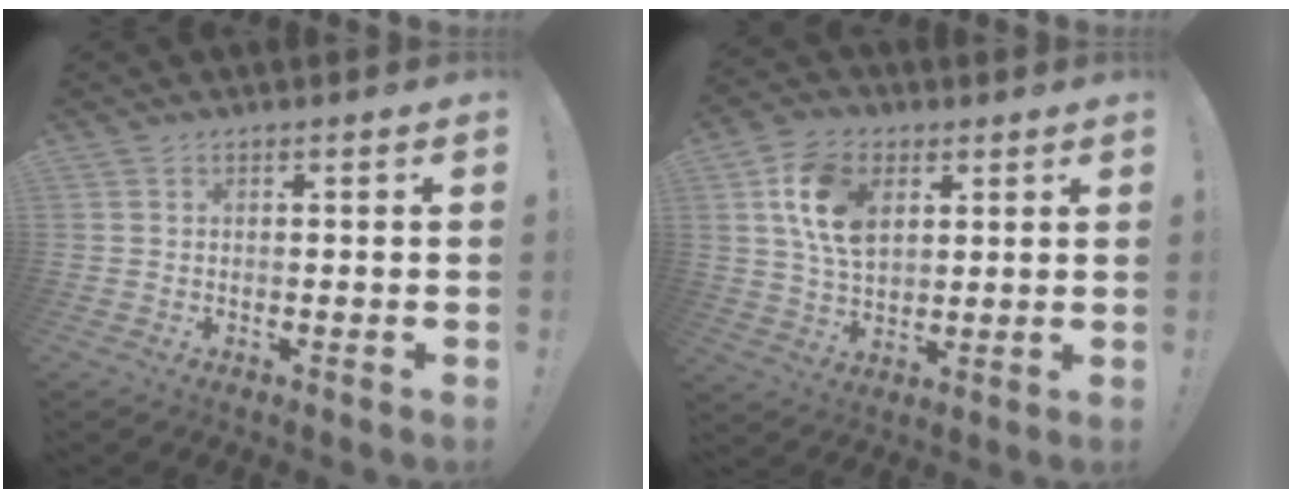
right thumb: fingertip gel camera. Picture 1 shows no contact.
{"total": 14.7, "force": [5.2, 10.1, 9.4], "torque": [-0.170, -0.001, 0.100]}